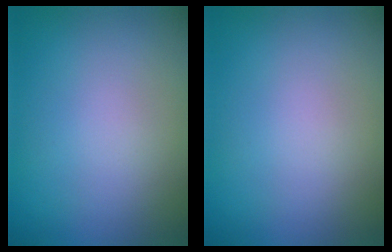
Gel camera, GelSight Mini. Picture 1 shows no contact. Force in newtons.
{"total": 0.0}